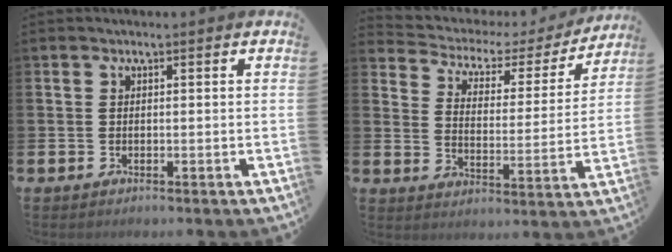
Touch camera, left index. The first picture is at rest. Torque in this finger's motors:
{"motor_torque": [0.86, -1.28, 0.21, 0.00]}